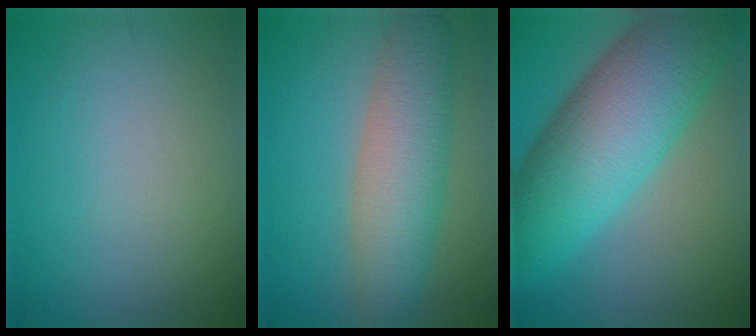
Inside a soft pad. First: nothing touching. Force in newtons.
{"total": 6.7, "press": 6.7, "slide": 0.2}
{"total": 12.9, "press": 12.9, "slide": 0.1}